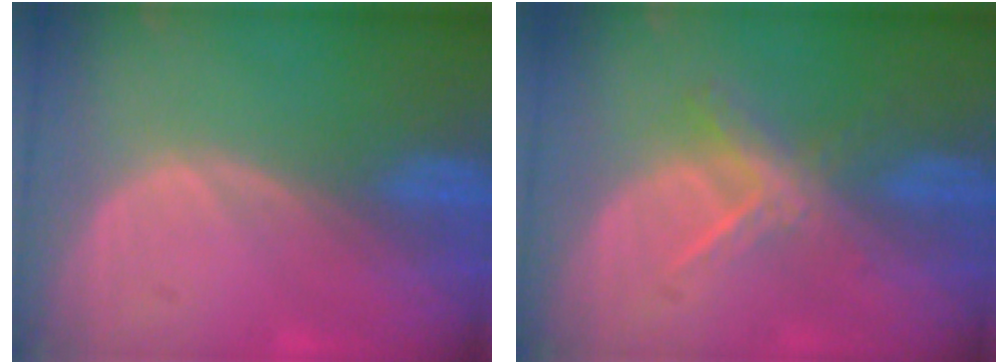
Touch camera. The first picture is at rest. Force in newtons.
{"total": 5.7, "press": 5.0, "slide": 2.9}